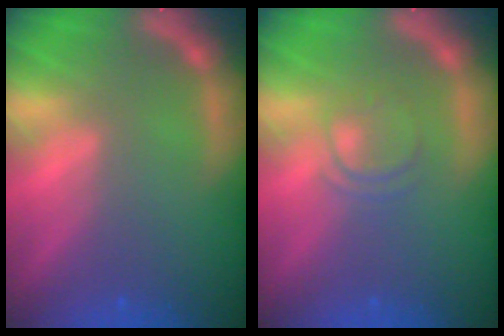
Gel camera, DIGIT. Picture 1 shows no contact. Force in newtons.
{"total": 2.4}